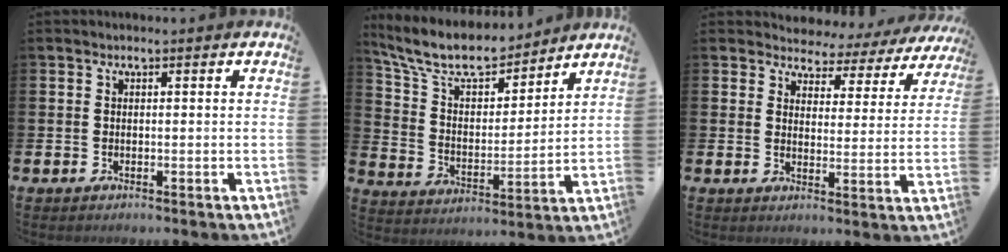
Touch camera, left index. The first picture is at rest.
{"total": 10.1, "force": [9.0, 3.0, 3.4], "torque": [-0.110, -0.059, 0.161]}
{"total": 3.2, "force": [2.8, 1.5, -0.1], "torque": [-0.009, -0.035, 0.038]}